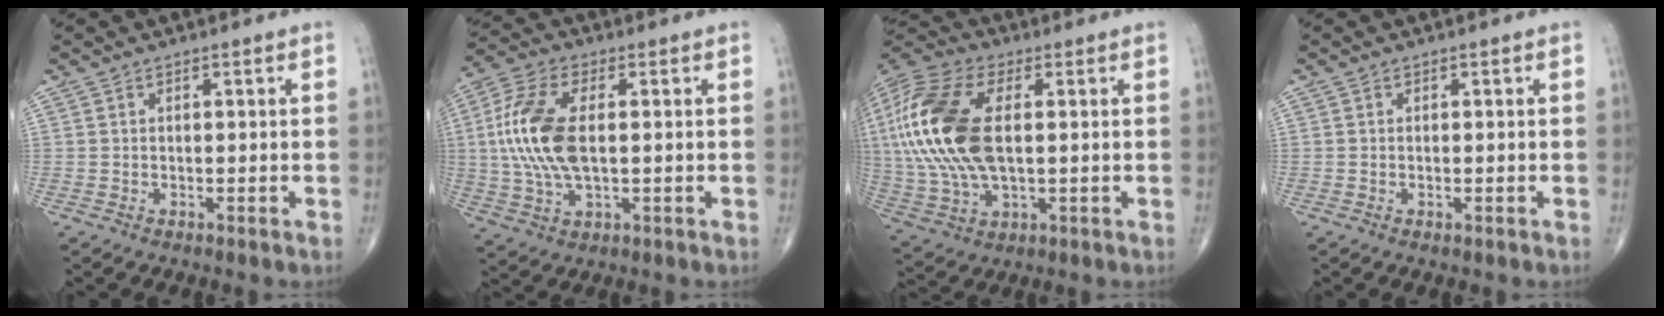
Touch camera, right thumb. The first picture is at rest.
{"total": 14.1, "force": [0.9, 7.0, 12.3], "torque": [-0.272, 0.007, 0.017]}
{"total": 23.2, "force": [2.6, 12.0, 19.7], "torque": [-0.449, 0.003, 0.045]}
{"total": 0.5, "force": [-0.2, 0.1, 0.5], "torque": [-0.010, -0.003, -0.004]}